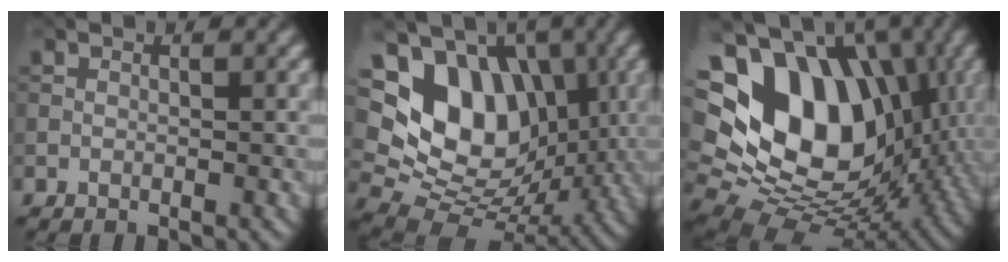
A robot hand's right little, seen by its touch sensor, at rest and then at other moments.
{"total": 12.0, "force": [2.9, 8.9, 7.5], "torque": [-0.136, -0.001, 0.046]}
{"total": 18.2, "force": [2.7, 13.1, 12.3], "torque": [-0.223, -0.003, 0.059]}